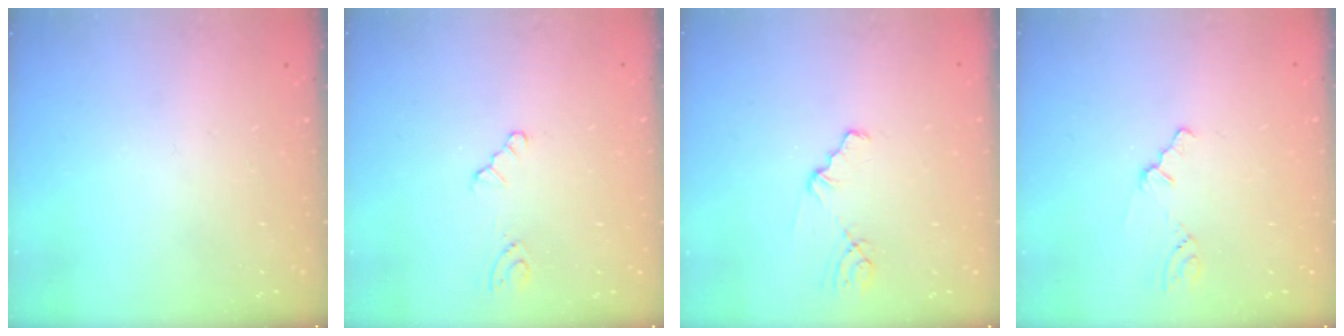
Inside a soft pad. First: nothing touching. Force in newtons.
{"total": 2.1, "press": 2.1, "slide": 0.3}
{"total": 1.2, "press": 1.2, "slide": 0.2}
{"total": 0.8, "press": 0.8, "slide": 0.2}